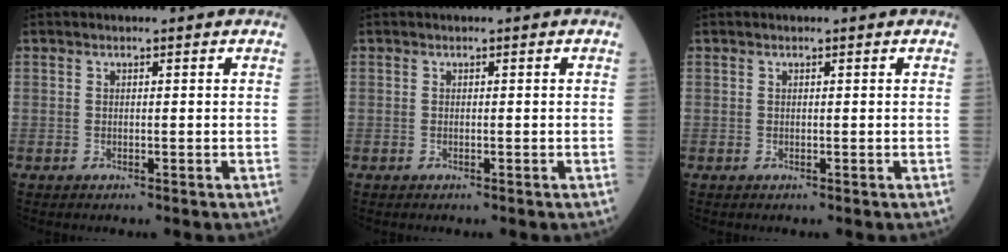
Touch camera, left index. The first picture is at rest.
{"total": 0.0}
{"total": 0.0}